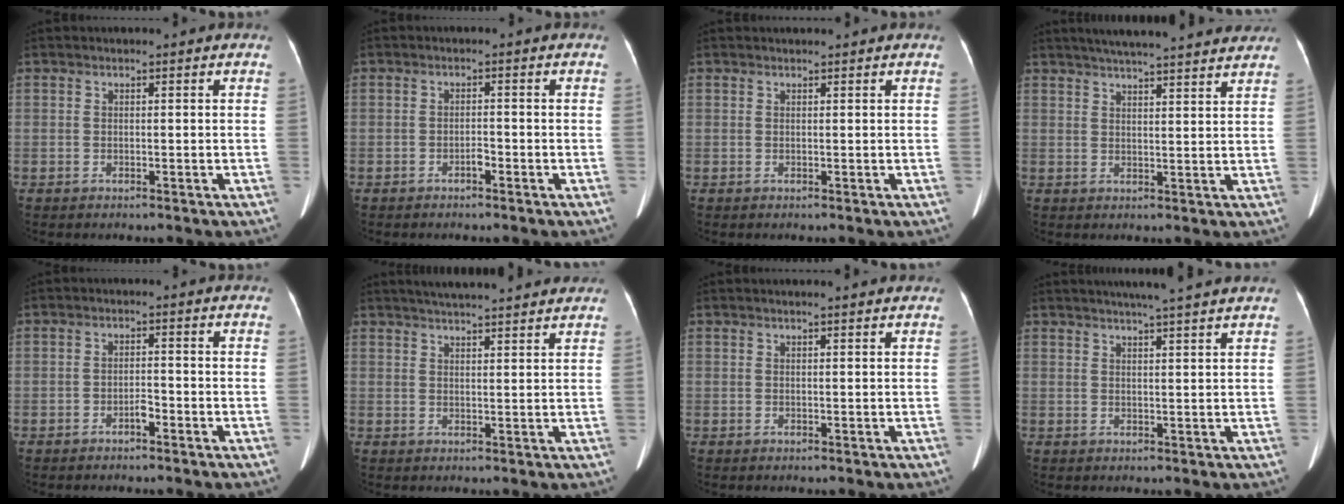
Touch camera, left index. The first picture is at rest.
{"total": 1.4, "force": [-1.1, 0.4, 0.8], "torque": [-0.012, 0.003, -0.017]}
{"total": 1.1, "force": [1.1, 0.2, 0.2], "torque": [-0.007, 0.018, 0.017]}
{"total": 17.6, "force": [15.7, 1.3, 7.8], "torque": [-0.116, 0.030, 0.202]}
{"total": 1.8, "force": [-1.4, 0.5, 1.1], "torque": [-0.017, 0.003, -0.022]}
{"total": 12.2, "force": [11.0, 0.9, 5.3], "torque": [-0.080, 0.029, 0.142]}
{"total": 2.3, "force": [2.1, 0.0, 0.9], "torque": [-0.015, 0.010, 0.023]}
{"total": 8.6, "force": [7.3, -0.6, 4.5], "torque": [-0.064, 0.020, 0.086]}